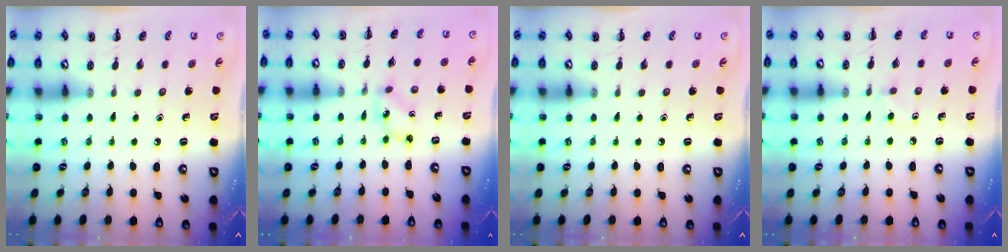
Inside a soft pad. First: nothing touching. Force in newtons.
{"total": 2.5, "press": 2.5, "slide": 0.6}
{"total": 0.0}
{"total": 2.6, "press": 2.4, "slide": 1.1}